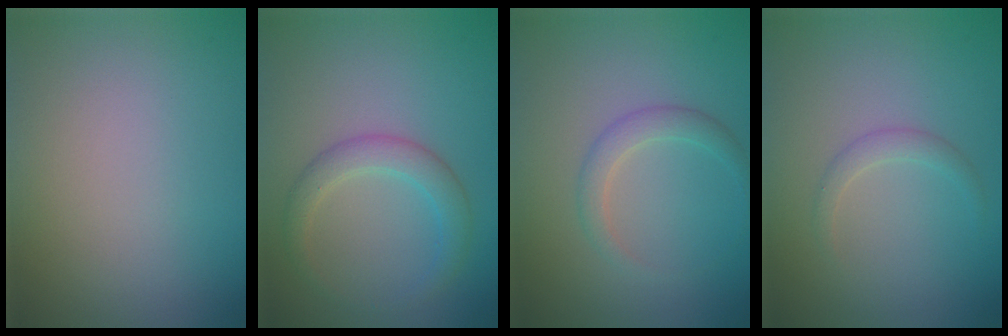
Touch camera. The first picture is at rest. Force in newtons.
{"total": 2.8, "press": 2.8, "slide": 0.1}
{"total": 1.9, "press": 1.9, "slide": 0.1}
{"total": 1.2, "press": 1.2, "slide": 0.0}